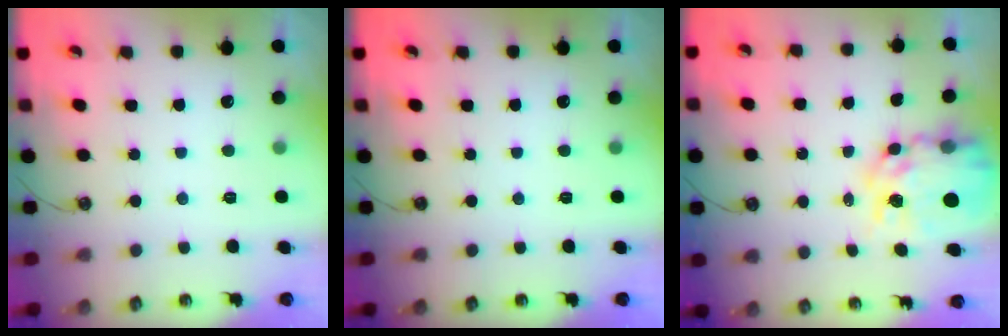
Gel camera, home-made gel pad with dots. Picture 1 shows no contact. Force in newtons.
{"total": 0.0}
{"total": 13.7, "press": 13.7, "slide": 1.1}